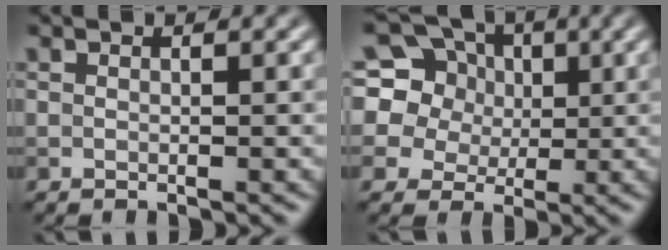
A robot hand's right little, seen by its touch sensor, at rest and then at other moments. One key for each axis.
{"total": 12.2, "fx": 5.0, "fy": 9.8, "fz": 5.2, "tx": -0.137, "ty": 0.052, "tz": 0.073}